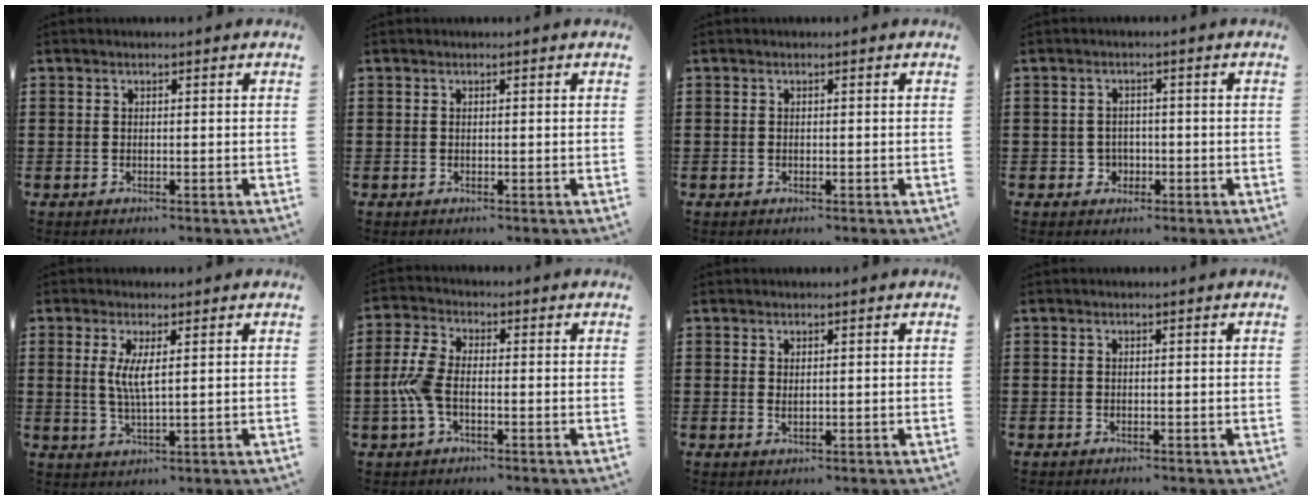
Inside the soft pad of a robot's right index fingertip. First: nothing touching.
{"total": 0.0}
{"total": 0.0}
{"total": 2.2, "force": [-0.7, 2.0, 0.5], "torque": [-0.017, 0.002, -0.019]}
{"total": 4.2, "force": [1.0, 0.7, 4.0], "torque": [-0.082, -0.001, 0.016]}
{"total": 5.9, "force": [-1.2, 2.9, 5.0], "torque": [-0.129, -0.005, -0.031]}
{"total": 0.8, "force": [0.5, 0.3, 0.6], "torque": [-0.011, 0.004, 0.009]}
{"total": 0.0}